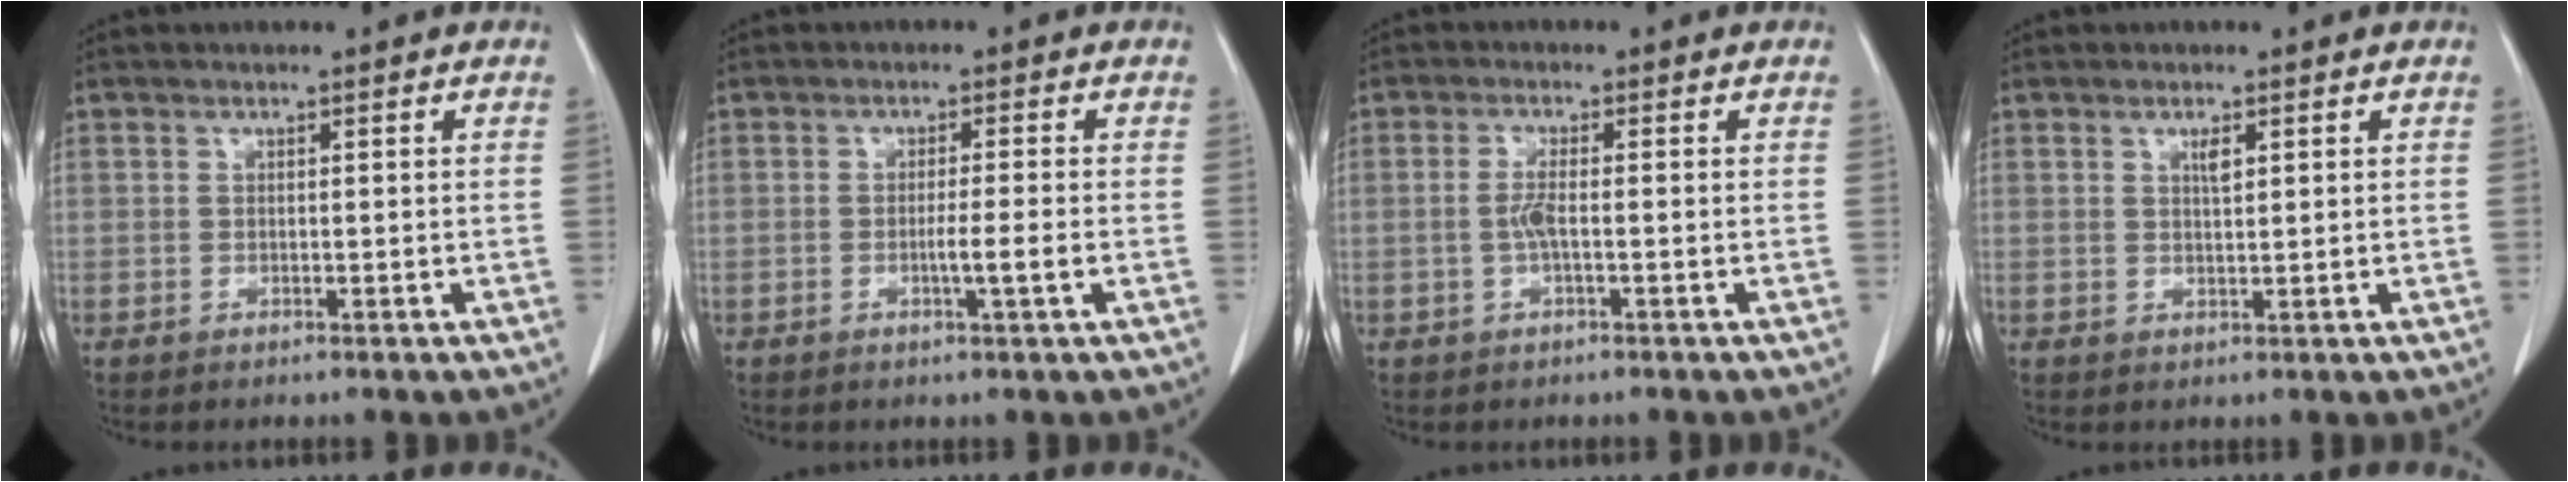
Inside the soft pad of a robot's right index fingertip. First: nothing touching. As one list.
[{"total": 3.2, "force": [-1.0, -0.5, 3.0], "torque": [-0.052, -0.005, -0.017]}, {"total": 2.5, "force": [-0.4, 0.2, 2.4], "torque": [-0.055, 0.000, -0.010]}, {"total": 1.6, "force": [0.7, 0.3, 1.3], "torque": [-0.025, -0.002, 0.013]}]